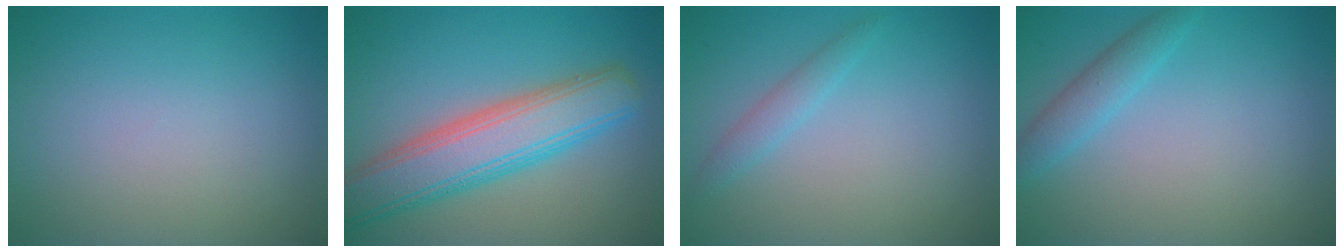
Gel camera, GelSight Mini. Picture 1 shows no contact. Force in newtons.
{"total": 7.3, "press": 7.3, "slide": 0.4}
{"total": 1.5, "press": 1.5, "slide": 0.1}
{"total": 2.2, "press": 2.2, "slide": 0.1}